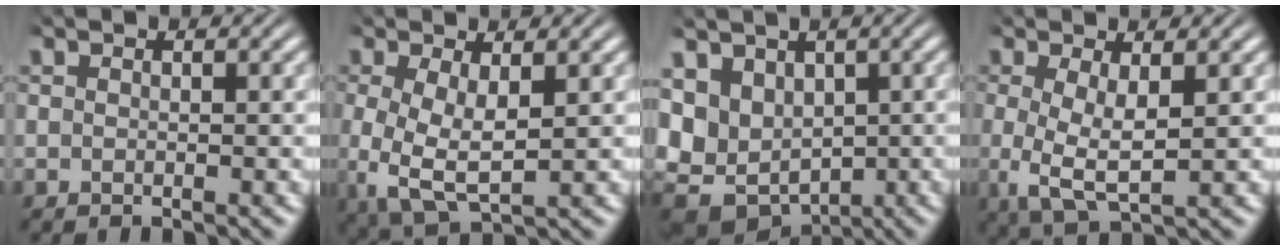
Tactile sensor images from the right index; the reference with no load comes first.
{"total": 6.0, "force": [-0.7, 4.0, 4.4], "torque": [-0.119, -0.039, 0.013]}
{"total": 9.6, "force": [-1.2, 8.1, 5.0], "torque": [-0.136, -0.051, -0.002]}
{"total": 4.7, "force": [-0.4, 2.6, 4.0], "torque": [-0.096, -0.031, 0.013]}